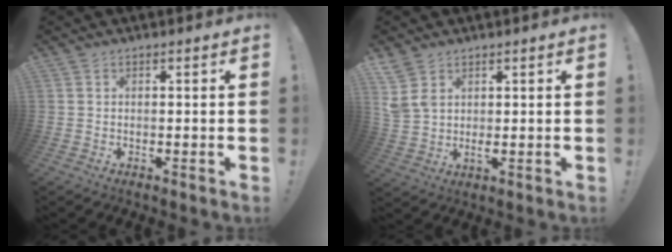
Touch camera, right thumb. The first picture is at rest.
{"total": 5.3, "force": [2.7, 3.4, 3.0], "torque": [-0.055, -0.013, 0.052]}